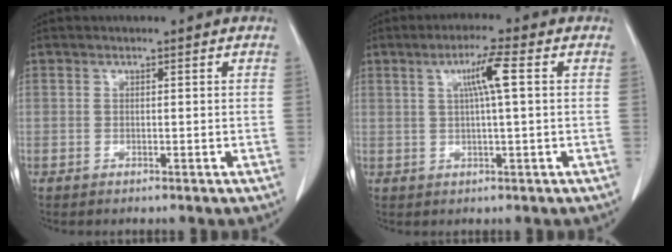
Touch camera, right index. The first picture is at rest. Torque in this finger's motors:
{"motor_torque": [0.68, 0.10, 0.35, 0.05]}